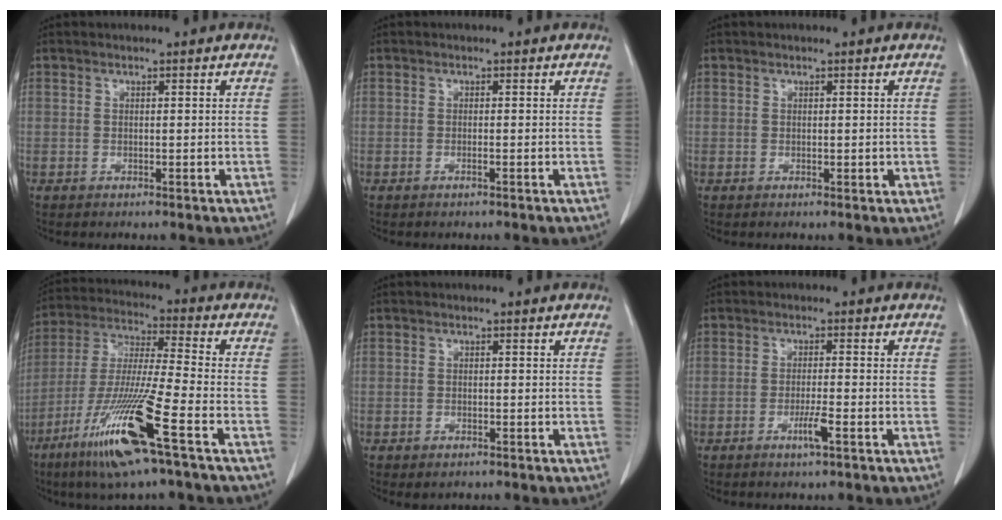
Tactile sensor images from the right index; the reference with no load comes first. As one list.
[{"total": 0.5, "force": [-0.3, -0.1, 0.4], "torque": [-0.009, 0.000, -0.004]}, {"total": 1.0, "force": [0.0, 0.7, 0.7], "torque": [-0.007, -0.001, 0.002]}, {"total": 16.2, "force": [-8.2, -0.4, 14.0], "torque": [-0.300, -0.039, -0.158]}, {"total": 1.2, "force": [-0.8, 0.6, 0.7], "torque": [-0.013, -0.002, -0.003]}, {"total": 3.0, "force": [-1.5, -0.2, 2.6], "torque": [-0.051, -0.005, -0.028]}]